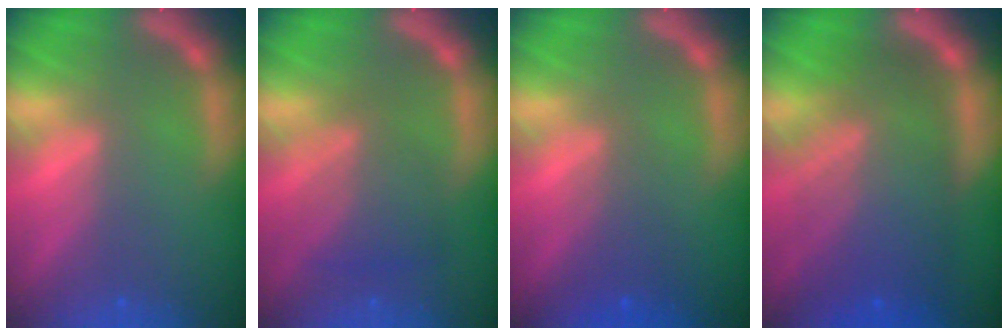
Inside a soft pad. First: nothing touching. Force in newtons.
{"total": 4.6}
{"total": 2.5}
{"total": 10.0}